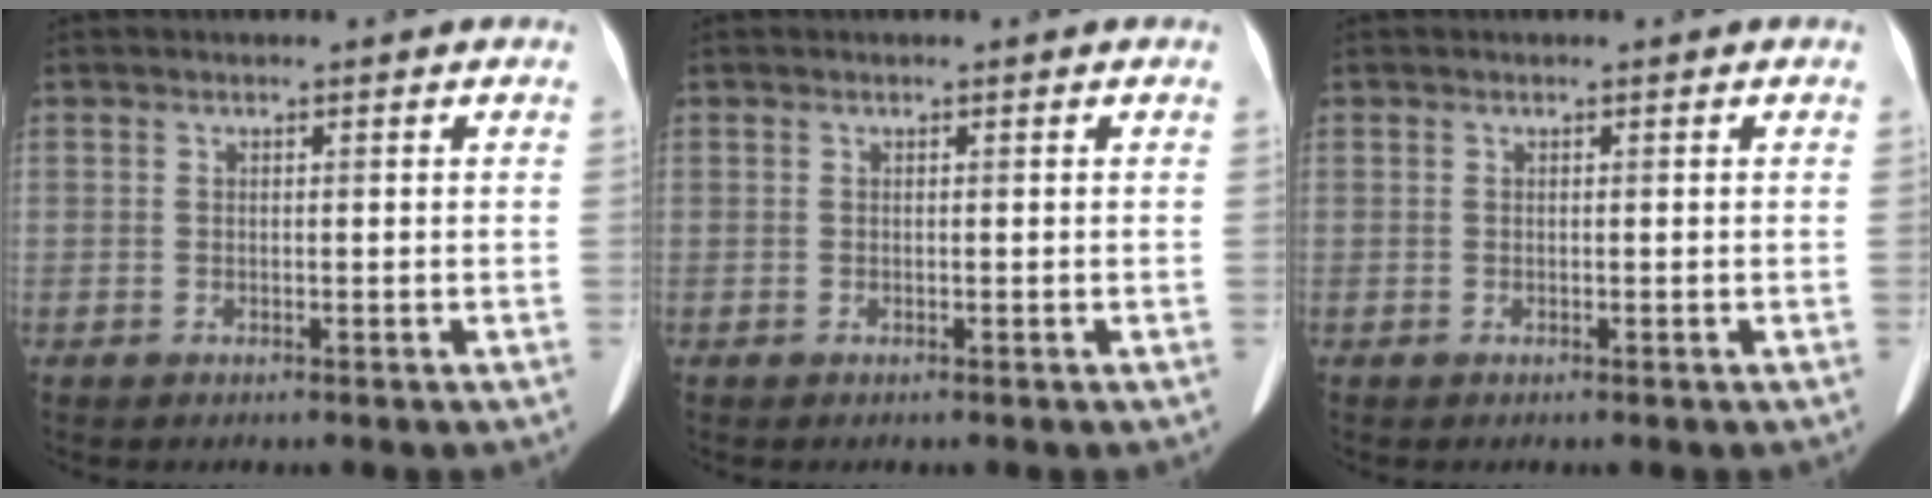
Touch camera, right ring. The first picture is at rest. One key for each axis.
{"total": 0.0}
{"total": 0.0}